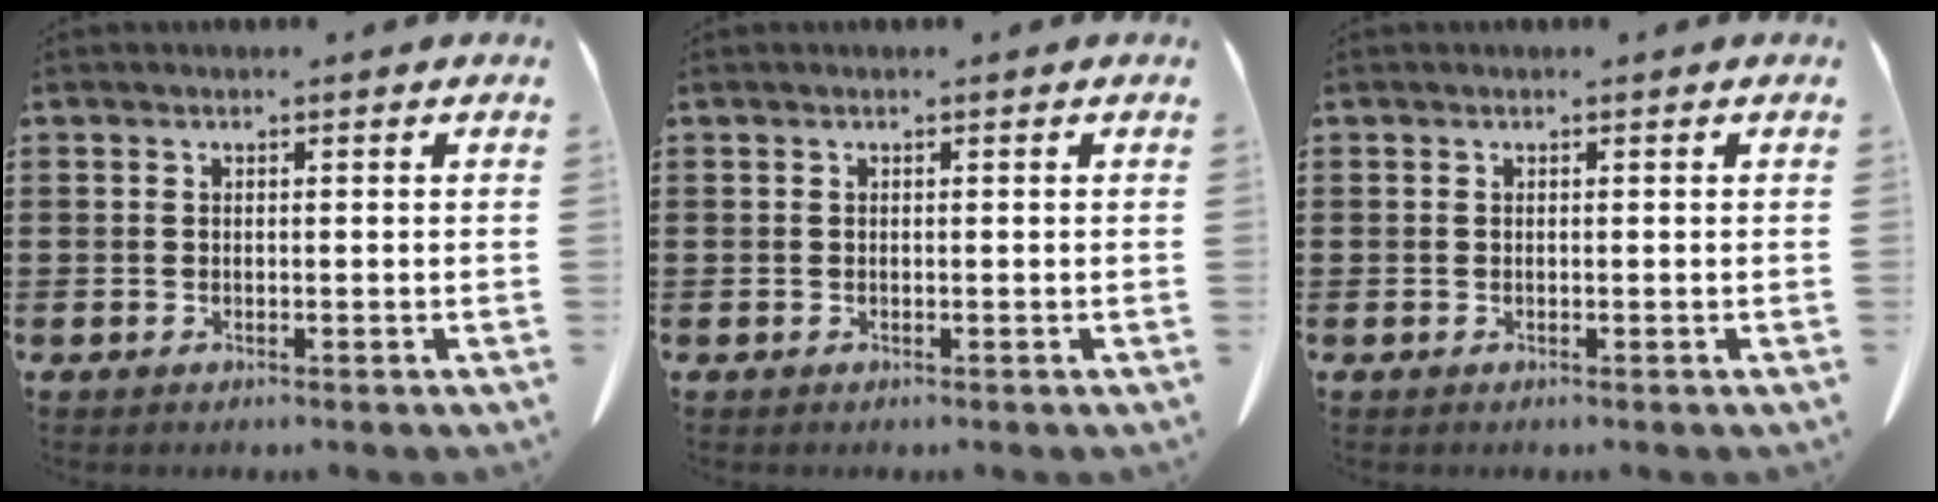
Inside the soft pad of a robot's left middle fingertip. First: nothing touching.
{"total": 0.0}
{"total": 0.0}